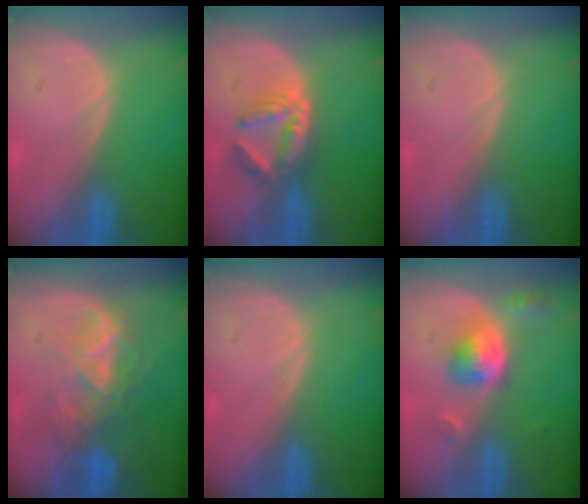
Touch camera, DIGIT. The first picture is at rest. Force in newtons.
{"total": 6.0, "press": 5.3, "slide": 2.8}
{"total": 0.0}
{"total": 7.5, "press": 7.0, "slide": 2.9}
{"total": 0.0}
{"total": 5.2, "press": 4.8, "slide": 2.1}